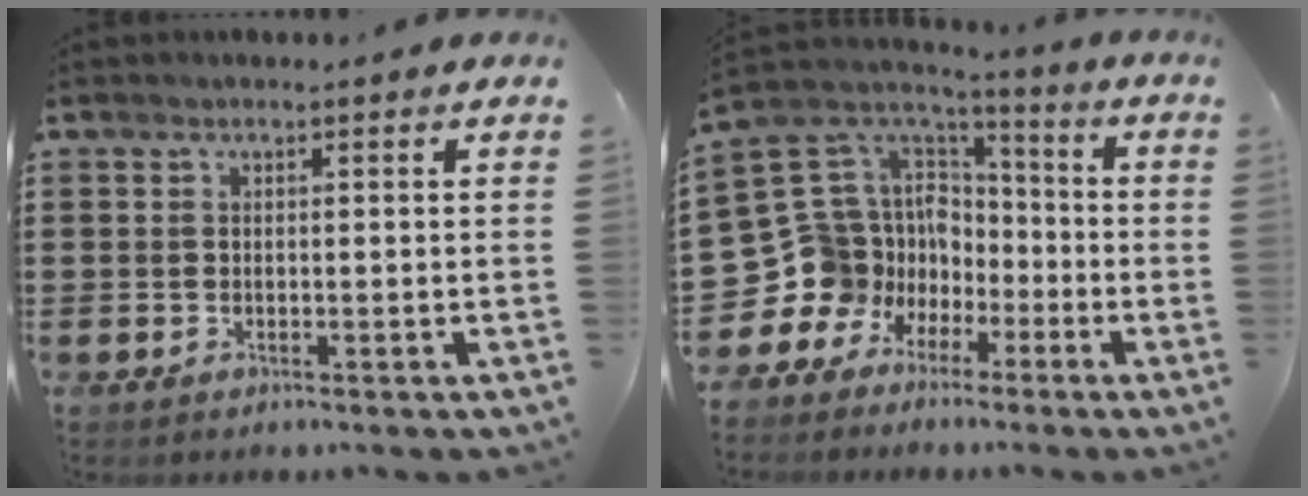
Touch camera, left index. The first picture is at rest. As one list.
[{"total": 11.6, "force": [-3.2, 11.0, 1.8], "torque": [-0.107, -0.034, -0.040]}]